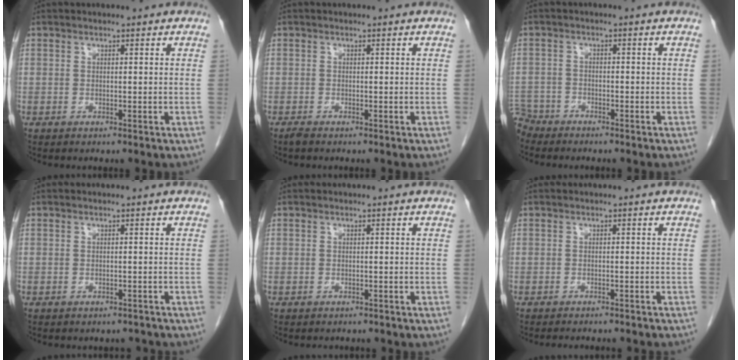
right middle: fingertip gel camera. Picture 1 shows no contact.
{"total": 0.7, "force": [-0.6, 0.0, 0.3], "torque": [-0.014, -0.003, -0.012]}
{"total": 4.5, "force": [-4.2, 1.5, -0.4], "torque": [0.010, -0.006, -0.083]}
{"total": 2.6, "force": [-2.3, 1.1, 0.2], "torque": [-0.001, 0.002, -0.030]}
{"total": 1.9, "force": [-1.8, 0.8, 0.2], "torque": [-0.006, 0.000, -0.024]}
{"total": 6.2, "force": [-5.7, 1.0, 2.3], "torque": [-0.026, -0.005, -0.066]}